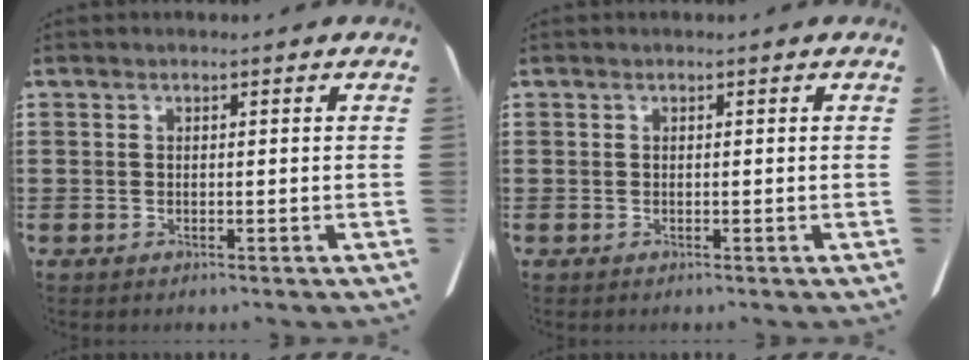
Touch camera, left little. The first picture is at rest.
{"total": 0.0}